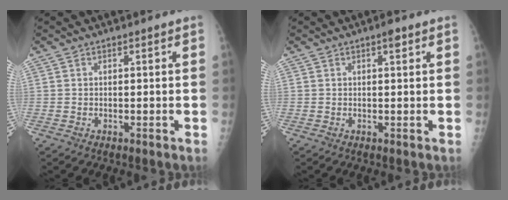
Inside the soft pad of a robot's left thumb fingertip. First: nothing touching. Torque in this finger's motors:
{"motor_torque": [0.32, 0.19, 0.42, 0.17, 0.00]}